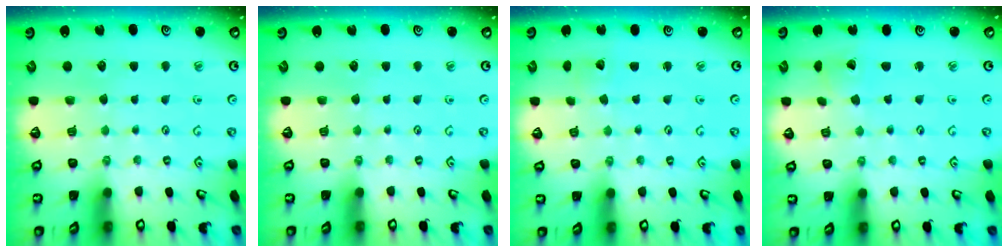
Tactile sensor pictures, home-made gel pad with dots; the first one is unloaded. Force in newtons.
{"total": 0.0}
{"total": 2.4, "press": 2.4, "slide": 0.3}
{"total": 2.8, "press": 2.8, "slide": 0.1}